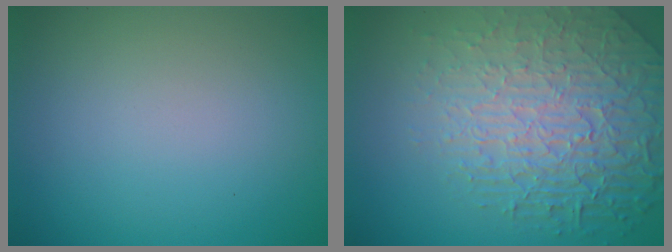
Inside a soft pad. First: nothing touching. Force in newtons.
{"total": 8.1, "press": 5.8, "slide": 5.7}